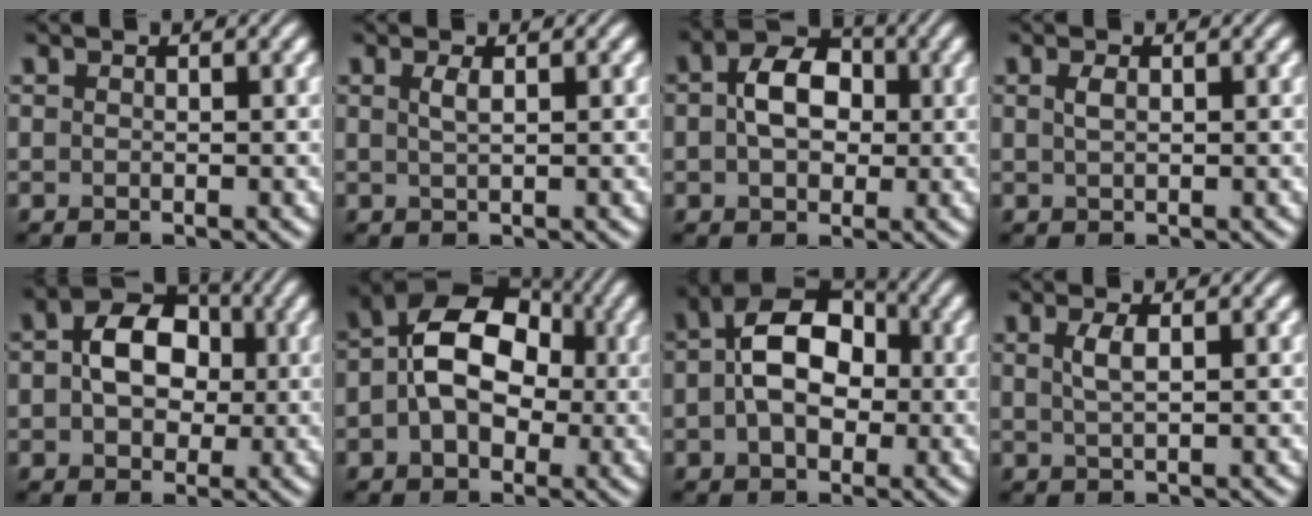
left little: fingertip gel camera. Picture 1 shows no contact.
{"total": 1.3, "force": [0.4, 0.4, 1.1], "torque": [-0.022, 0.003, 0.006]}
{"total": 5.3, "force": [0.5, 3.7, 3.8], "torque": [-0.066, 0.007, -0.004]}
{"total": 0.9, "force": [0.3, 0.4, 0.8], "torque": [-0.018, 0.002, 0.007]}
{"total": 6.6, "force": [0.6, 4.7, 4.5], "torque": [-0.073, 0.008, -0.001]}
{"total": 9.1, "force": [0.3, 6.2, 6.6], "torque": [-0.085, 0.025, -0.019]}
{"total": 7.9, "force": [0.2, 5.2, 5.9], "torque": [-0.089, 0.016, -0.009]}
{"total": 1.8, "force": [0.5, 0.5, 1.6], "torque": [-0.034, 0.002, 0.011]}